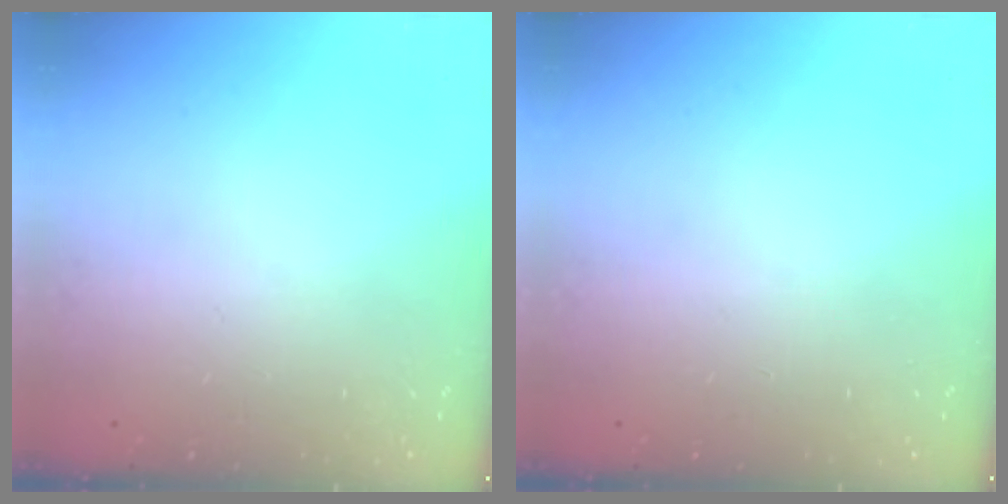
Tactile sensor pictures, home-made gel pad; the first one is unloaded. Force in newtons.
{"total": 0.0}